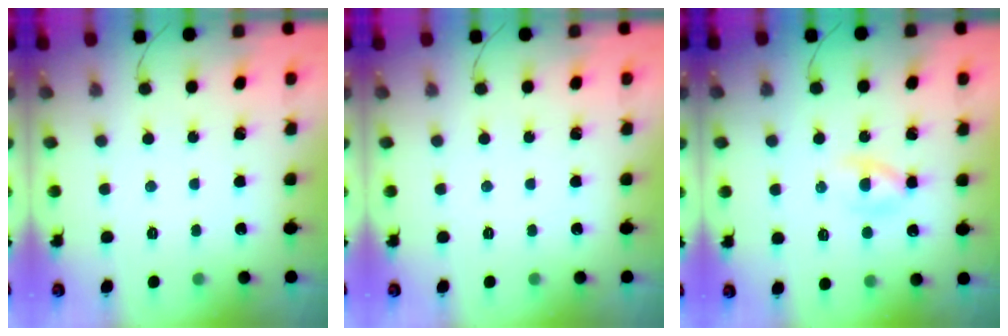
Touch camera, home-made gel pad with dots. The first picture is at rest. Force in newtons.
{"total": 0.0}
{"total": 2.6, "press": 2.4, "slide": 1.0}